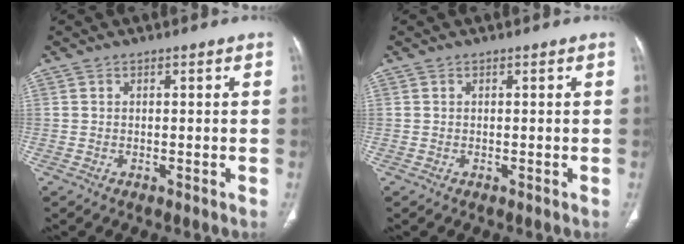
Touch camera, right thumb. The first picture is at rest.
{"total": 0.0}